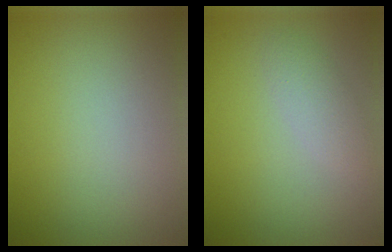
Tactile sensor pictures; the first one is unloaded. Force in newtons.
{"total": 1.6, "press": 1.6, "slide": 0.1}